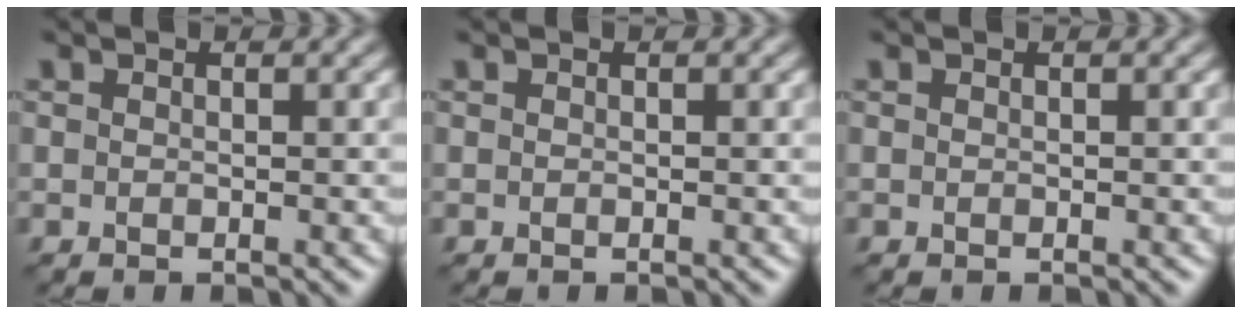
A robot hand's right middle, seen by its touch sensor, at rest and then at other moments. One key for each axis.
{"total": 0.0}
{"total": 0.0}